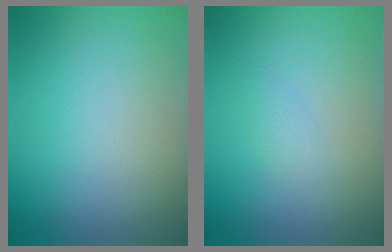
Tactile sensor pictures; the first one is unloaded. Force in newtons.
{"total": 0.9, "press": 0.9, "slide": 0.0}